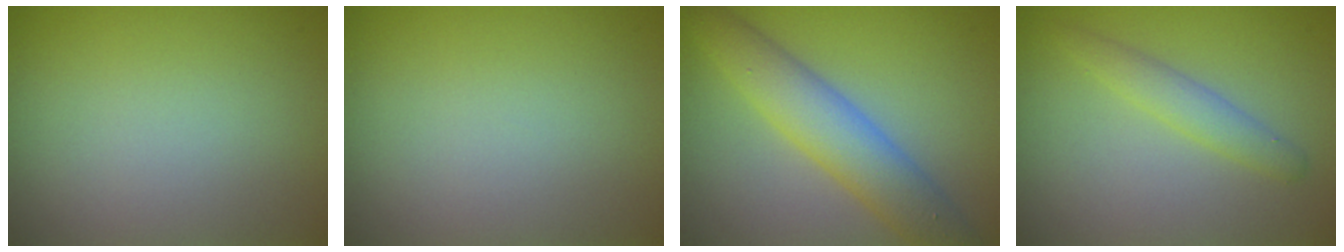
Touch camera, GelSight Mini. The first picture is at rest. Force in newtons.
{"total": 0.0}
{"total": 5.6, "press": 5.6, "slide": 0.2}
{"total": 2.1, "press": 2.1, "slide": 0.2}